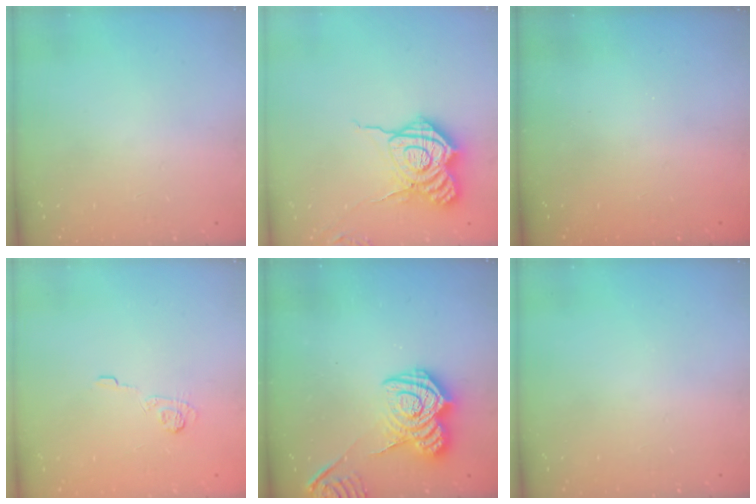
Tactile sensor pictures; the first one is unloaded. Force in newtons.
{"total": 15.9, "press": 15.9, "slide": 1.0}
{"total": 2.3, "press": 2.2, "slide": 0.8}
{"total": 4.5, "press": 4.2, "slide": 1.6}
{"total": 13.9, "press": 13.8, "slide": 1.0}
{"total": 0.0}